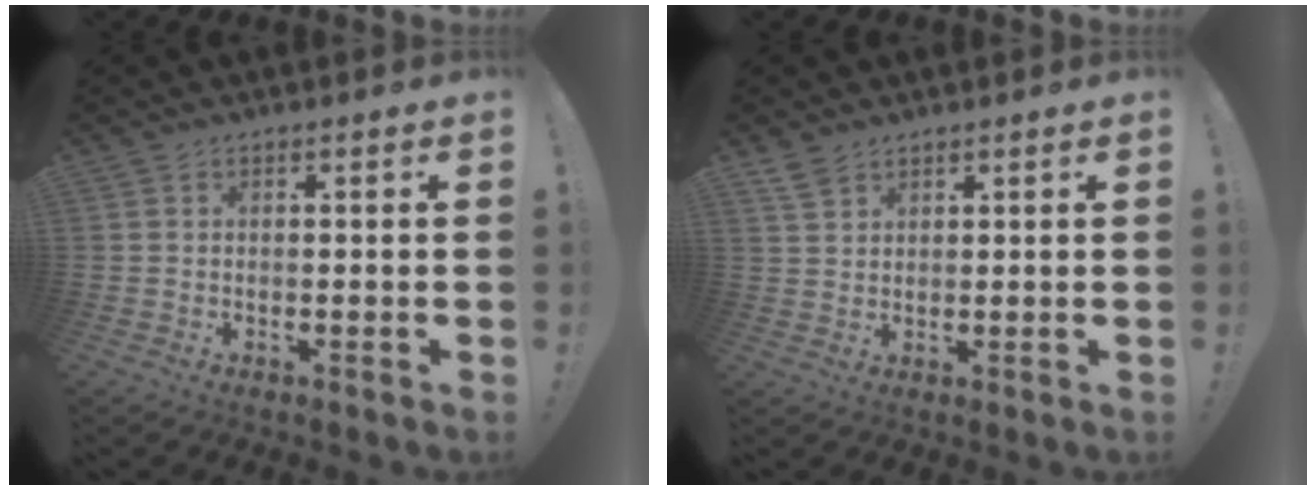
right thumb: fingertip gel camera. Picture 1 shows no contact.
{"total": 3.4, "force": [2.8, 1.4, 1.4], "torque": [-0.016, -0.018, 0.051]}